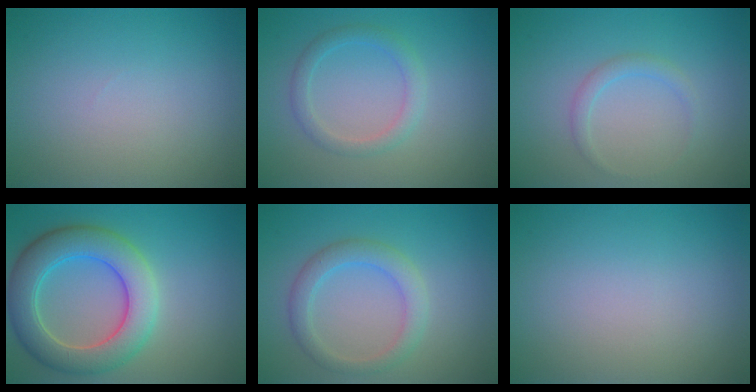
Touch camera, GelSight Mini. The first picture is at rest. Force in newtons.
{"total": 2.0, "press": 2.0, "slide": 0.1}
{"total": 1.3, "press": 1.3, "slide": 0.0}
{"total": 7.1, "press": 7.0, "slide": 0.6}
{"total": 2.9, "press": 2.9, "slide": 0.2}
{"total": 0.0}